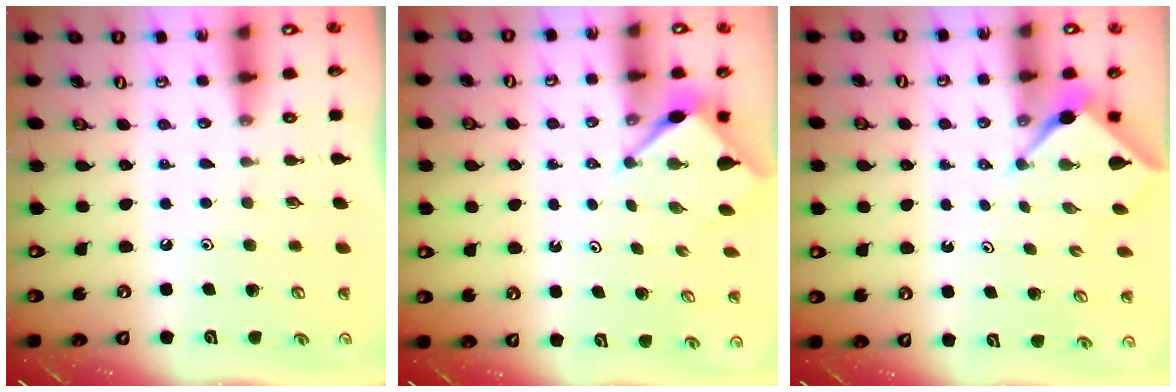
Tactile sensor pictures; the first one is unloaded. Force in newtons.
{"total": 2.9, "press": 2.9, "slide": 0.3}
{"total": 2.4, "press": 2.4, "slide": 0.3}